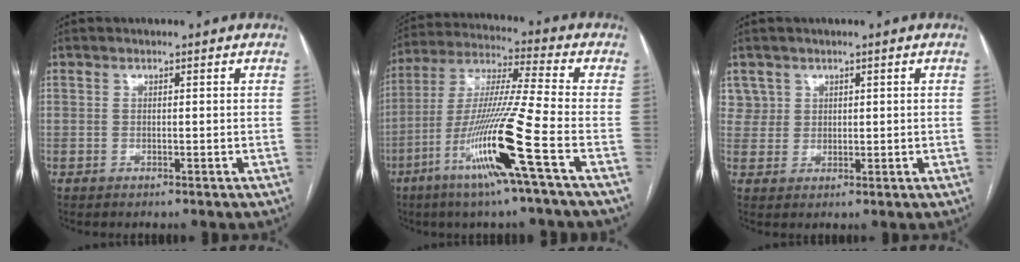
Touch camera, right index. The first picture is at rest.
{"total": 16.4, "force": [-6.9, -1.6, 14.8], "torque": [-0.299, -0.022, -0.133]}
{"total": 3.2, "force": [1.8, 2.6, -0.3], "torque": [0.021, 0.006, 0.029]}